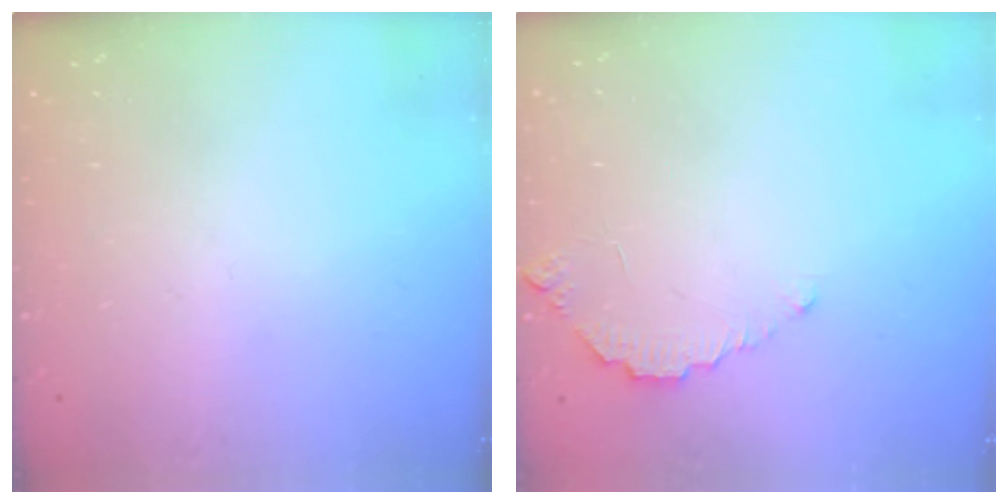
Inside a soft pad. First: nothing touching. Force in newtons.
{"total": 4.5, "press": 4.5, "slide": 0.3}